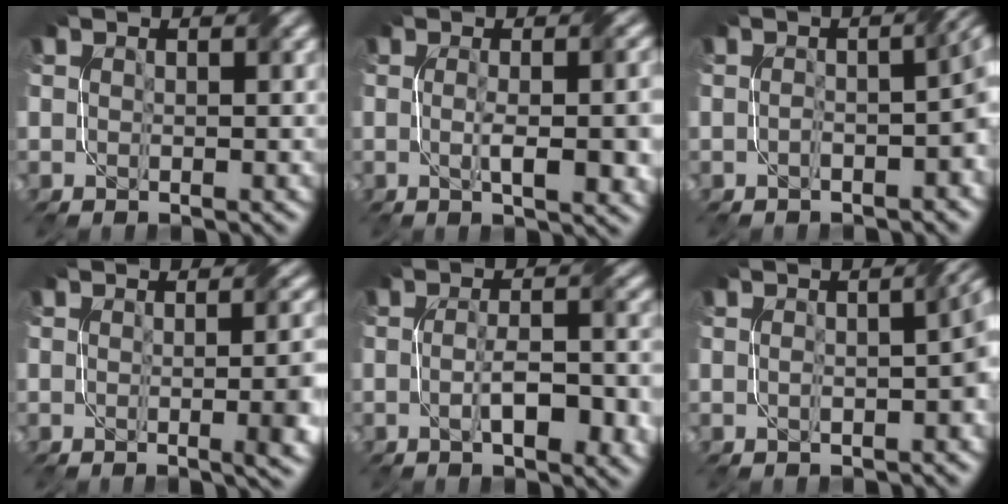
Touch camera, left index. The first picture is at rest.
{"total": 5.7, "force": [-0.6, 1.5, 5.4], "torque": [-0.068, 0.001, -0.006]}
{"total": 4.1, "force": [-1.3, 1.3, 3.6], "torque": [-0.053, 0.008, -0.024]}
{"total": 6.5, "force": [-0.7, 2.4, 6.0], "torque": [-0.039, 0.001, -0.005]}
{"total": 5.3, "force": [-1.4, 1.4, 4.9], "torque": [-0.087, -0.002, -0.022]}
{"total": 3.8, "force": [-0.3, 0.9, 3.6], "torque": [-0.053, 0.005, -0.002]}